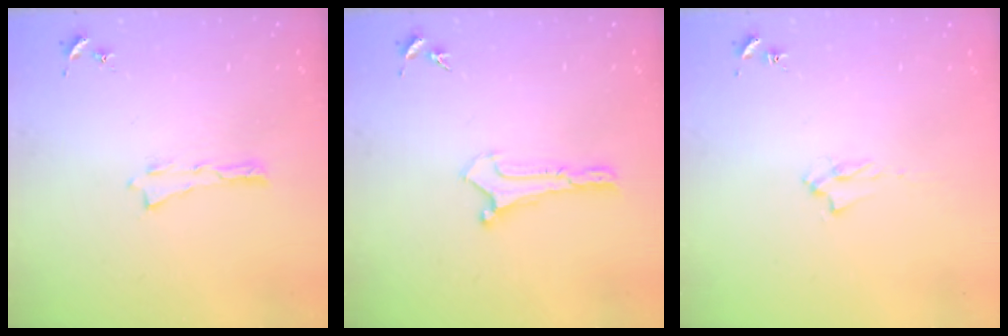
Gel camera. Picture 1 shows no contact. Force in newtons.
{"total": 0.0}
{"total": 1.7, "press": 1.6, "slide": 0.3}